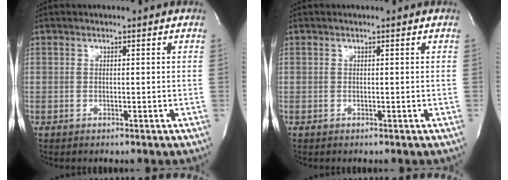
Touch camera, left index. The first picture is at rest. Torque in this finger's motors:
{"motor_torque": [-0.03, 0.11, 0.01, 0.00]}